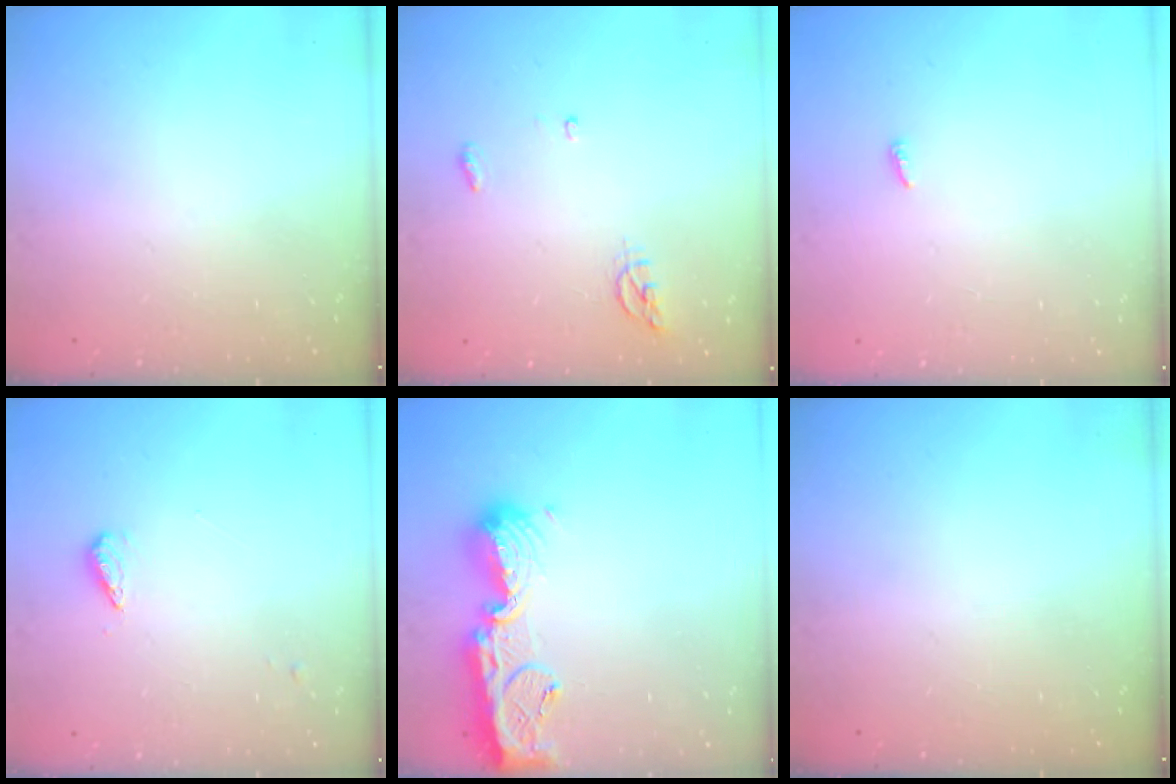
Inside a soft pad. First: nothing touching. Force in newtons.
{"total": 4.5, "press": 4.3, "slide": 1.2}
{"total": 3.6, "press": 3.6, "slide": 0.4}
{"total": 3.9, "press": 3.8, "slide": 0.4}
{"total": 14.6, "press": 14.5, "slide": 1.4}
{"total": 0.0}